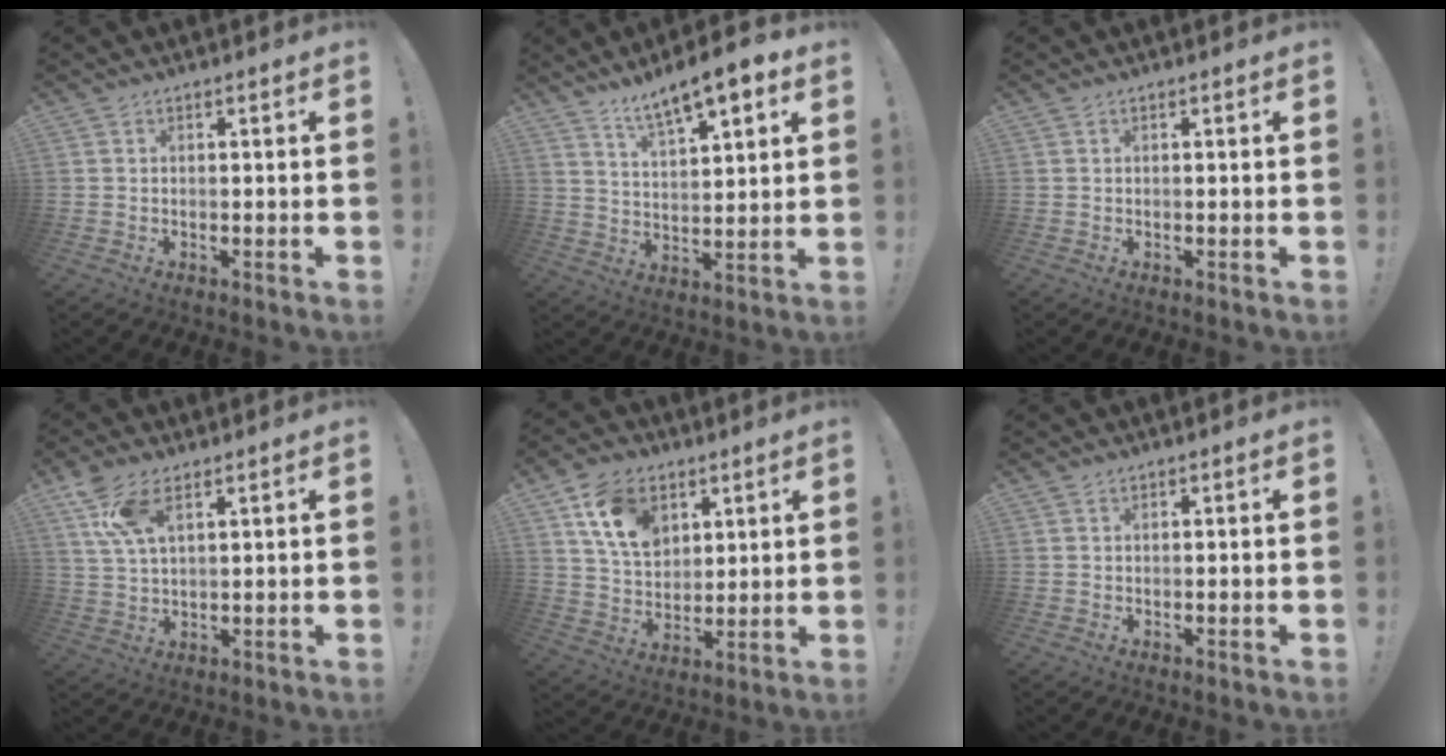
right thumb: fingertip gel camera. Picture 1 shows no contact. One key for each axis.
{"total": 11.1, "fx": 8.1, "fy": 2.9, "fz": 7.0, "tx": -0.115, "ty": -0.045, "tz": 0.139}
{"total": 0.0}
{"total": 9.3, "fx": 5.4, "fy": 3.9, "fz": 6.5, "tx": -0.127, "ty": -0.015, "tz": 0.099}
{"total": 14.3, "fx": 7.1, "fy": 10.0, "fz": 7.5, "tx": -0.127, "ty": -0.022, "tz": 0.141}
{"total": 0.6, "fx": 0.5, "fy": 0.2, "fz": 0.1, "tx": 0.003, "ty": -0.003, "tz": 0.009}